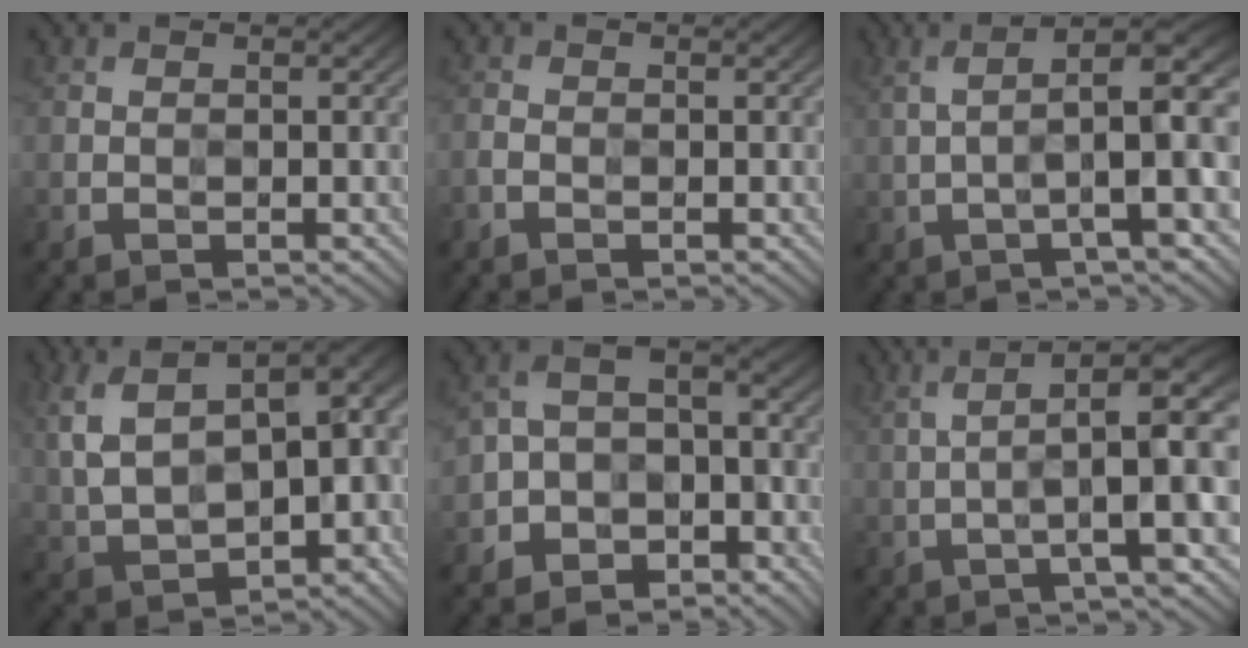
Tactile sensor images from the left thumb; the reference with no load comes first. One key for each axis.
{"total": 1.1, "fx": -0.7, "fy": 0.6, "fz": 0.6, "tx": -0.015, "ty": 0.000, "tz": -0.018}
{"total": 9.0, "fx": 0.7, "fy": 1.6, "fz": 8.8, "tx": -0.143, "ty": 0.029, "tz": 0.006}
{"total": 16.3, "fx": 2.2, "fy": 9.7, "fz": 13.0, "tx": -0.246, "ty": -0.009, "tz": 0.071}
{"total": 9.1, "fx": -4.9, "fy": 6.6, "fz": 3.9, "tx": -0.074, "ty": -0.018, "tz": -0.101}
{"total": 11.1, "fx": 1.8, "fy": 2.0, "fz": 10.7, "tx": -0.164, "ty": 0.018, "tz": 0.040}